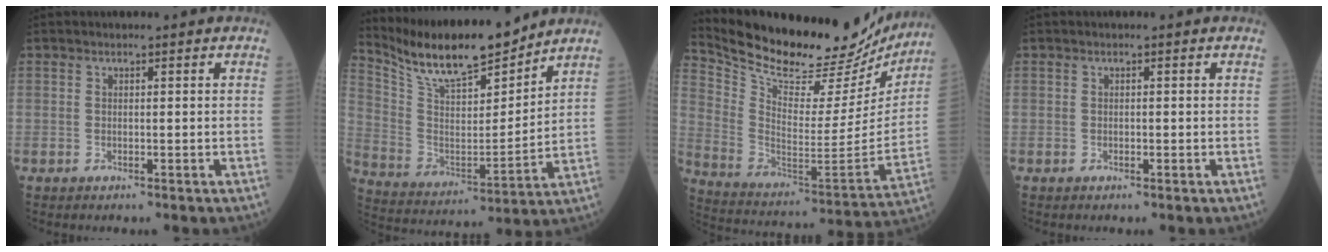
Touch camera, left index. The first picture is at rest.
{"total": 15.9, "force": [14.1, 2.5, 6.8], "torque": [-0.135, 0.001, 0.263]}
{"total": 27.5, "force": [24.5, 6.9, 10.4], "torque": [-0.184, -0.050, 0.354]}
{"total": 0.0}